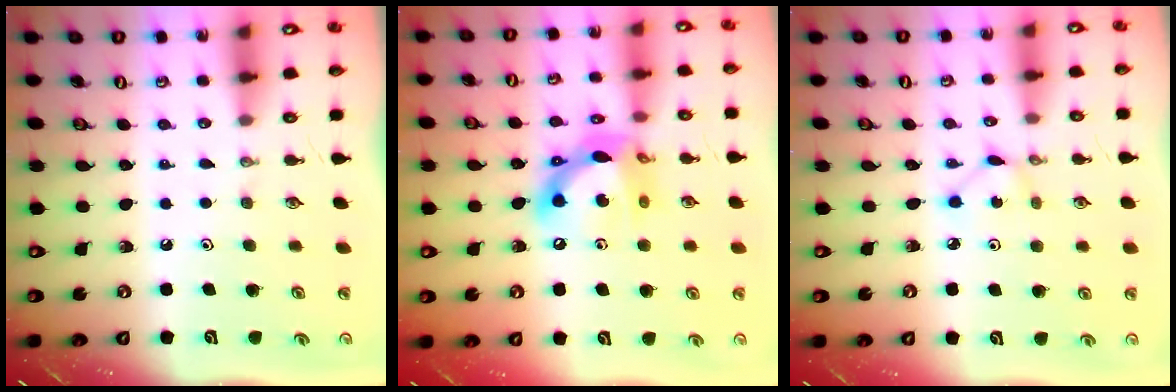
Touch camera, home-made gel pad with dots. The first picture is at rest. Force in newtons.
{"total": 13.5, "press": 13.5, "slide": 1.1}
{"total": 1.6, "press": 1.5, "slide": 0.1}